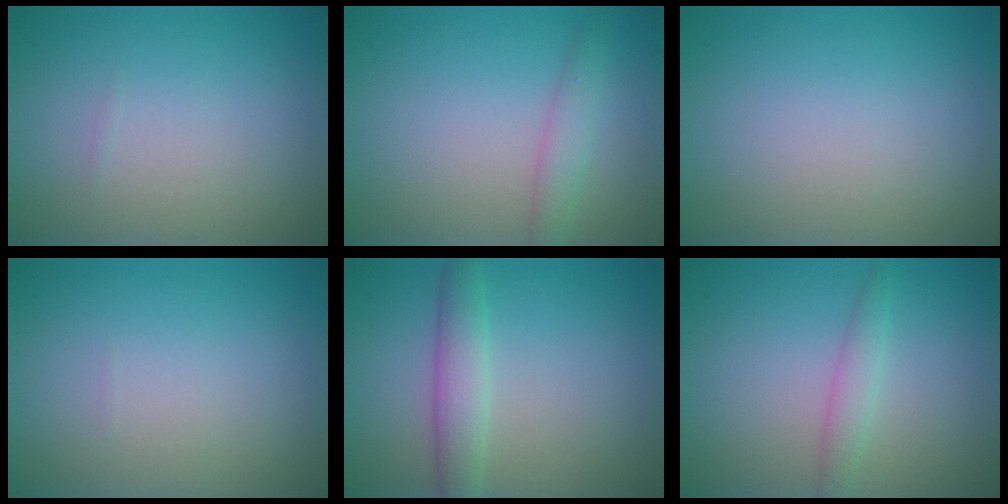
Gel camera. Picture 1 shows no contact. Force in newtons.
{"total": 1.9, "press": 1.9, "slide": 0.1}
{"total": 0.0}
{"total": 0.0}
{"total": 3.0, "press": 3.0, "slide": 0.0}
{"total": 1.7, "press": 1.7, "slide": 0.0}